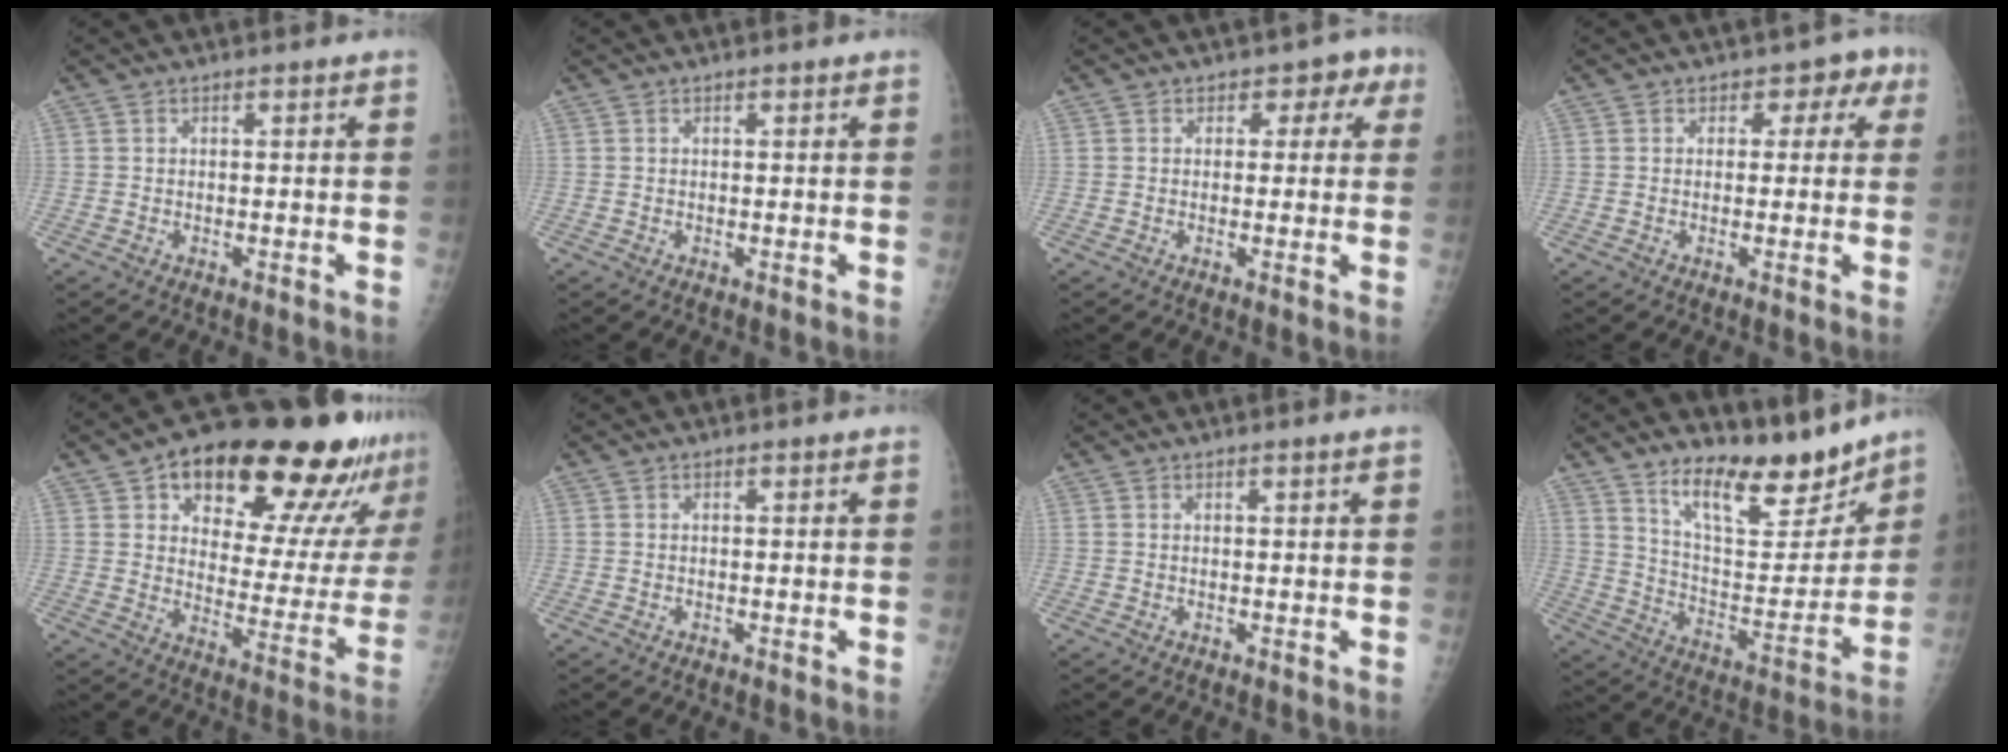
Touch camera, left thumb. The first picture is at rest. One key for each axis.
{"total": 0.0}
{"total": 3.7, "fx": 1.3, "fy": 3.0, "fz": 1.9, "tx": 0.019, "ty": 0.003, "tz": 0.005}
{"total": 3.9, "fx": 1.3, "fy": 3.2, "fz": 1.9, "tx": 0.020, "ty": 0.004, "tz": 0.004}
{"total": 26.4, "fx": 18.0, "fy": 10.0, "fz": 16.5, "tx": -0.187, "ty": -0.065, "tz": 0.248}
{"total": 0.0}
{"total": 1.3, "fx": 0.8, "fy": -0.2, "fz": 0.9, "tx": -0.013, "ty": 0.000, "tz": 0.014}
{"total": 16.7, "fx": 13.5, "fy": 5.2, "fz": 8.3, "tx": -0.087, "ty": -0.101, "tz": 0.230}